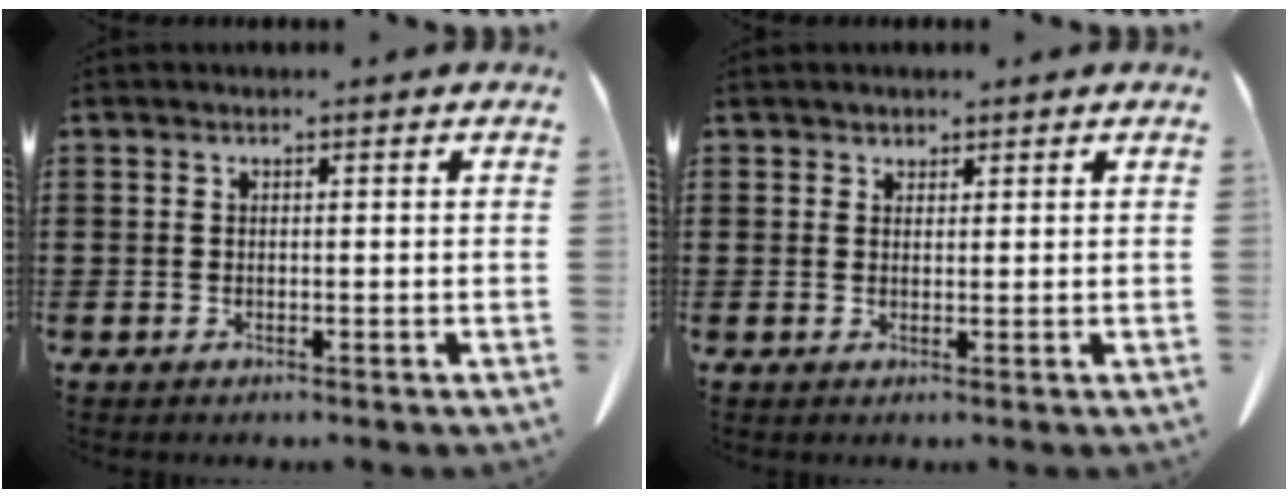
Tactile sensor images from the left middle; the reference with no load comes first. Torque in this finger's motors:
{"motor_torque": [-0.32, 0.27, -0.19, -0.05]}